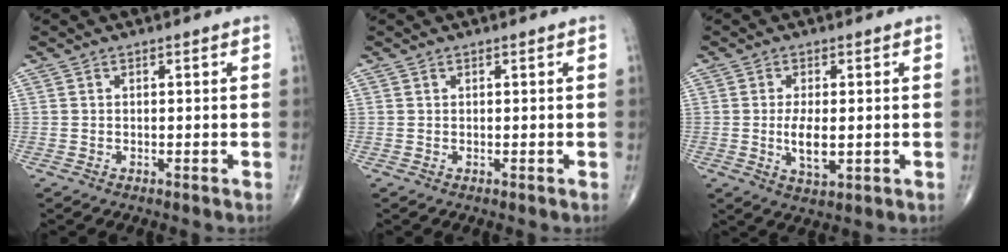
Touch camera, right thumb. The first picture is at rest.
{"total": 0.0}
{"total": 5.5, "force": [-0.5, 2.3, 4.9], "torque": [-0.096, -0.012, -0.007]}